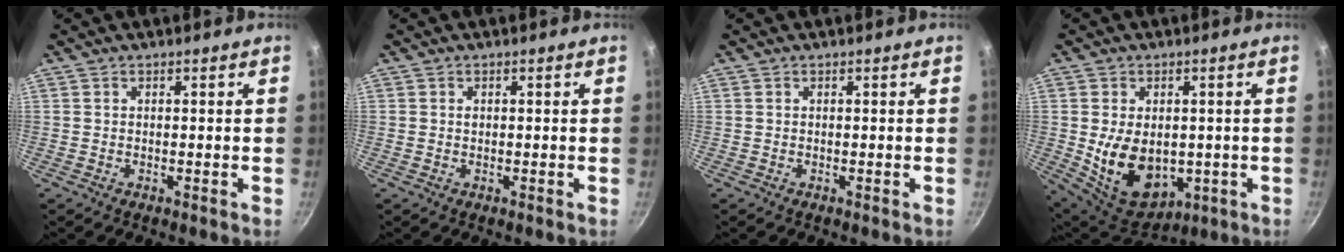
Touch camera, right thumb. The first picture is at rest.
{"total": 0.6, "force": [0.1, 0.5, 0.4], "torque": [-0.003, 0.002, 0.002]}
{"total": 0.0}
{"total": 13.8, "force": [-0.9, 9.6, 9.9], "torque": [-0.139, -0.016, 0.014]}